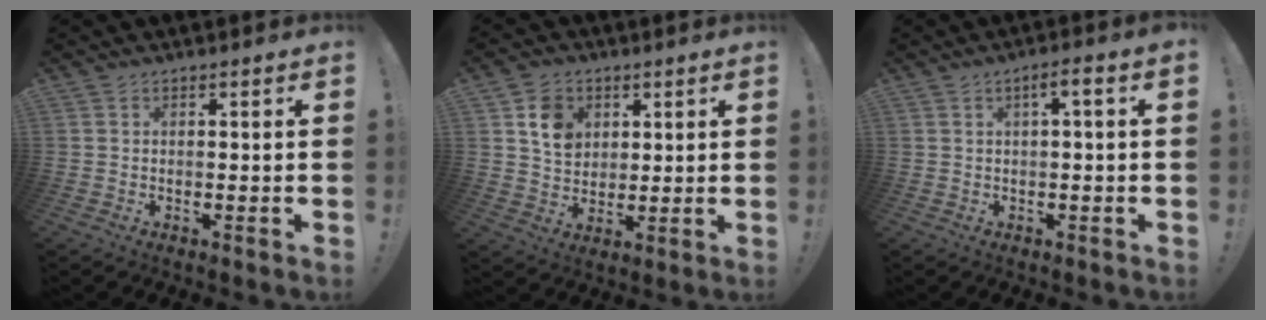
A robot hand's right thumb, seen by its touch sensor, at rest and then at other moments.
{"total": 9.4, "force": [4.0, 7.6, 3.7], "torque": [-0.053, -0.010, 0.080]}
{"total": 3.5, "force": [0.4, 0.0, 3.5], "torque": [-0.063, 0.002, 0.002]}